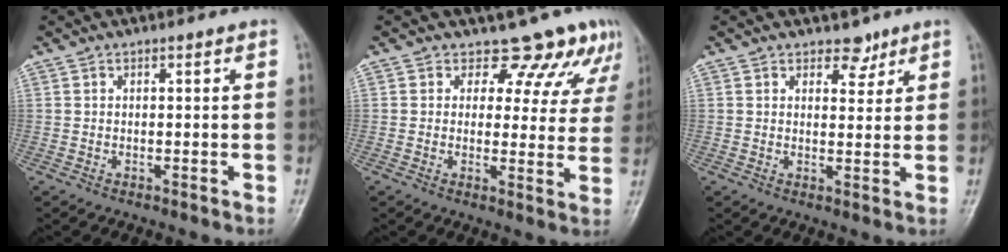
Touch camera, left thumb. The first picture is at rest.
{"total": 10.0, "force": [8.3, 5.3, 1.6], "torque": [0.031, -0.043, 0.074]}
{"total": 3.4, "force": [2.5, 2.1, 1.1], "torque": [0.008, -0.015, 0.036]}